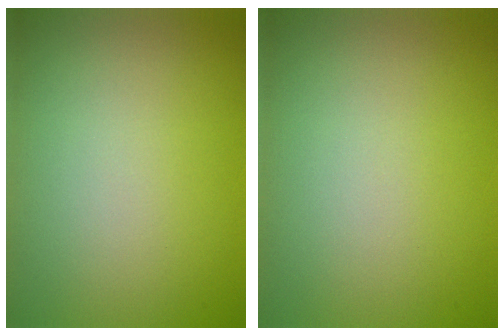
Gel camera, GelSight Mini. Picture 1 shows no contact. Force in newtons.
{"total": 0.0}